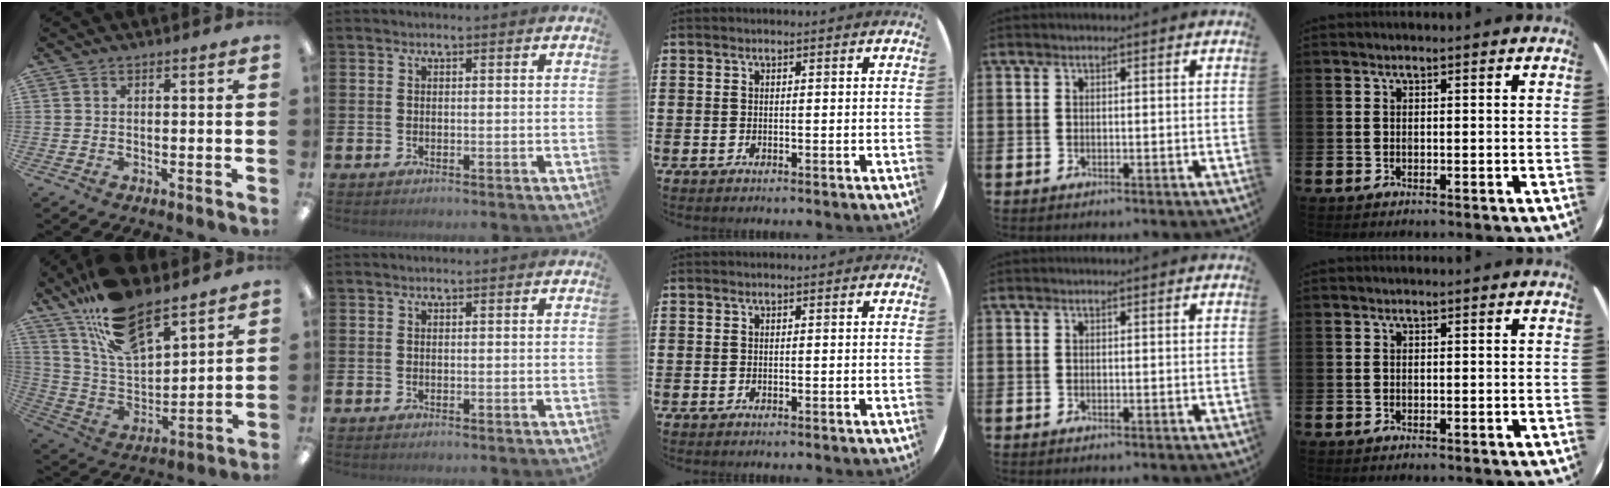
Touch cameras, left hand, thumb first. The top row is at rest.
{"thumb": {"total": 17.5, "force": [13.6, 6.2, 9.1], "torque": [-0.185, -0.070, 0.242]}}